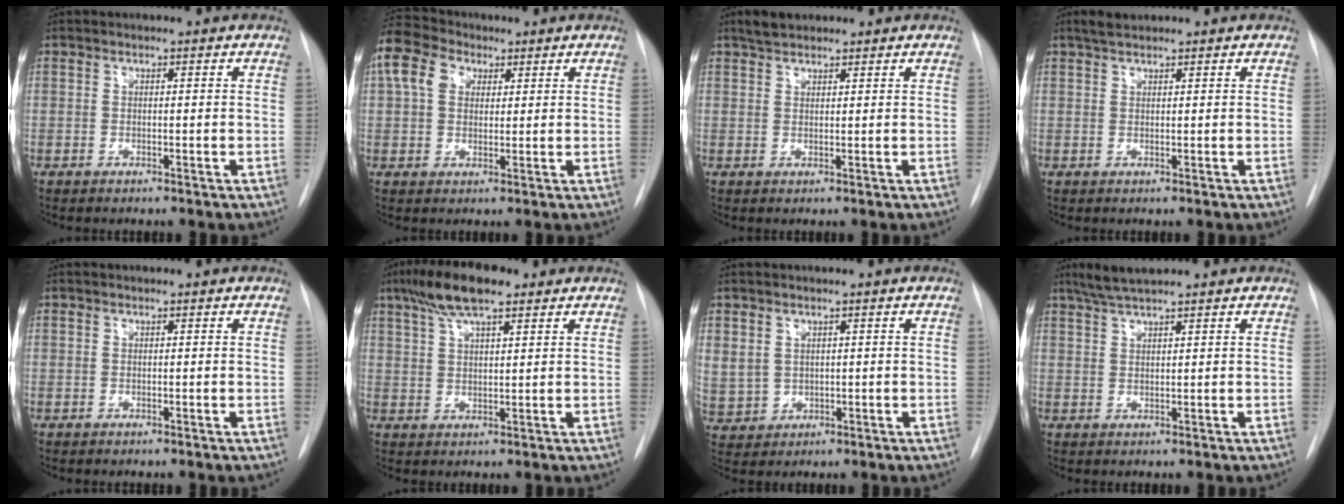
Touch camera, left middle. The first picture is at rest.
{"total": 10.7, "force": [4.4, 8.0, 5.6], "torque": [-0.154, 0.046, 0.077]}
{"total": 2.9, "force": [2.5, 1.1, 1.1], "torque": [-0.025, 0.009, 0.043]}
{"total": 2.1, "force": [1.8, 0.4, 0.9], "torque": [-0.023, 0.010, 0.034]}
{"total": 0.0}
{"total": 8.8, "force": [5.8, 2.0, 6.2], "torque": [-0.123, 0.019, 0.103]}
{"total": 10.3, "force": [1.3, 9.5, 3.8], "torque": [-0.144, 0.013, 0.048]}
{"total": 4.1, "force": [3.5, -0.2, 2.2], "torque": [-0.050, 0.010, 0.069]}